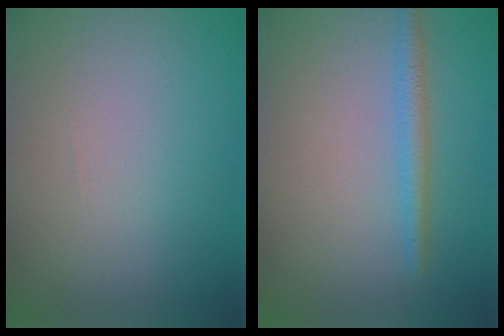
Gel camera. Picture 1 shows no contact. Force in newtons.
{"total": 1.9, "press": 1.9, "slide": 0.2}